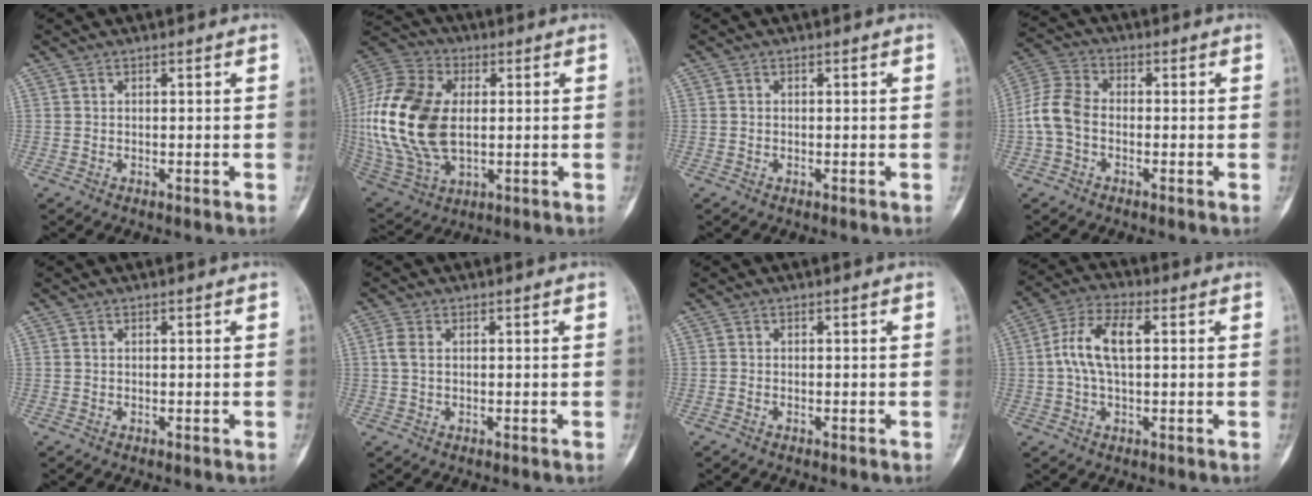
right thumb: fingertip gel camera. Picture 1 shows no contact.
{"total": 22.4, "force": [1.0, 13.9, 17.6], "torque": [-0.380, -0.005, 0.024]}
{"total": 0.0}
{"total": 7.4, "force": [-1.4, 5.2, 5.1], "torque": [-0.107, 0.021, -0.041]}
{"total": 0.0}
{"total": 2.5, "force": [0.3, 1.5, 1.9], "torque": [-0.056, 0.005, 0.005]}
{"total": 0.0}
{"total": 9.3, "force": [1.1, 4.5, 8.1], "torque": [-0.171, 0.024, 0.018]}